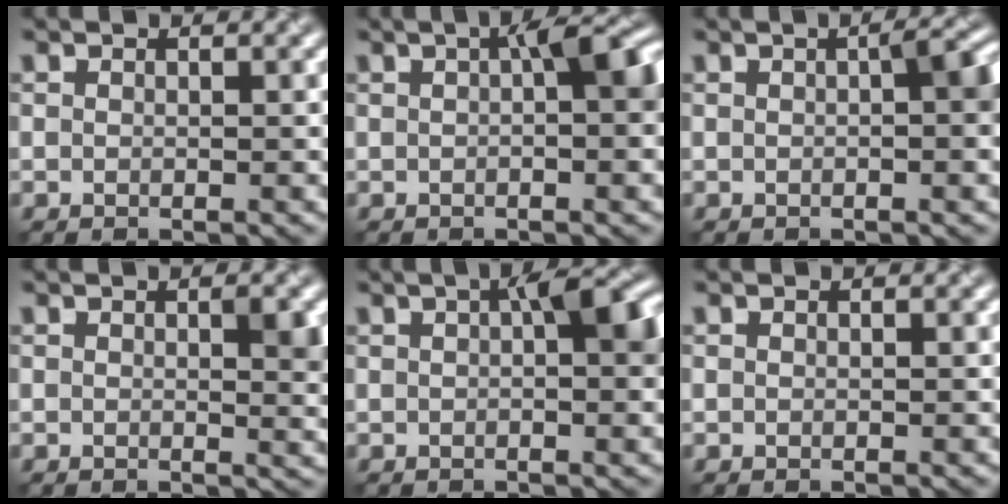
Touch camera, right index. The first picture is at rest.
{"total": 4.6, "force": [0.9, 1.5, 4.2], "torque": [-0.052, 0.017, 0.008]}
{"total": 3.1, "force": [0.3, 0.9, 2.9], "torque": [-0.037, 0.008, 0.001]}
{"total": 2.6, "force": [0.4, 1.0, 2.3], "torque": [-0.030, -0.004, 0.009]}
{"total": 5.0, "force": [1.2, 1.8, 4.5], "torque": [-0.058, 0.013, 0.014]}
{"total": 0.0}